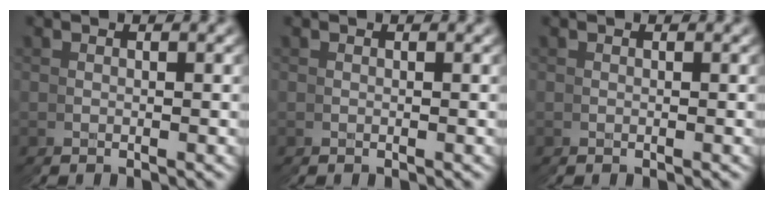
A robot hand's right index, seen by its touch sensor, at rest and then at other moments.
{"total": 0.0}
{"total": 0.0}